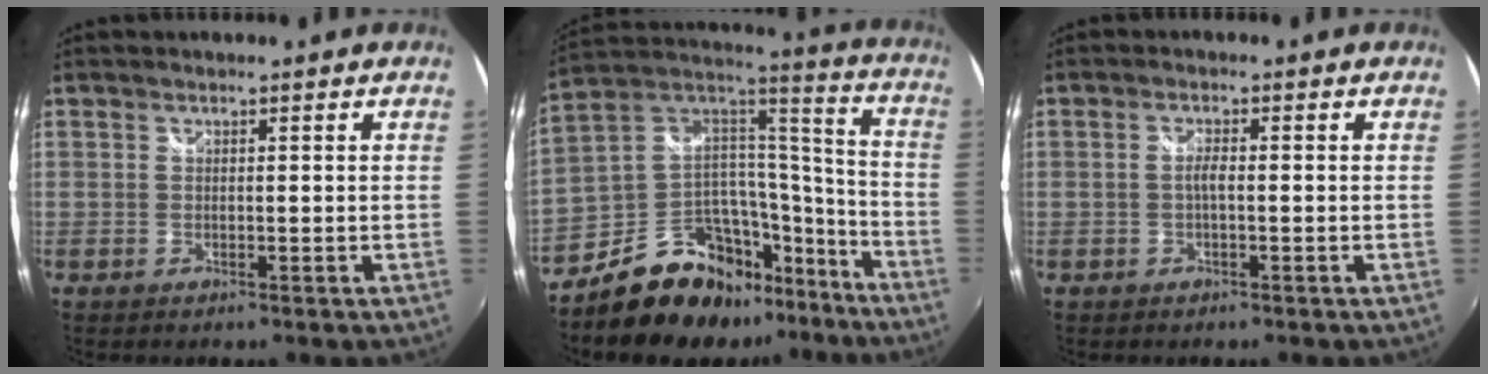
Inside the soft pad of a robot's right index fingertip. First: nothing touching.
{"total": 19.4, "force": [-12.3, 11.8, 9.2], "torque": [-0.167, 0.076, -0.179]}
{"total": 1.6, "force": [-0.4, 0.2, 1.5], "torque": [-0.029, 0.003, -0.010]}